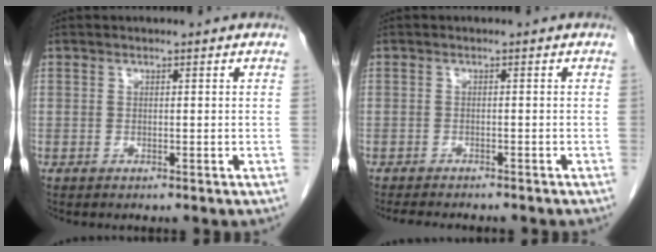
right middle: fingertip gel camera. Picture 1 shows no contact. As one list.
[{"total": 6.8, "force": [-5.9, 1.5, 2.9], "torque": [-0.038, -0.006, -0.080]}]